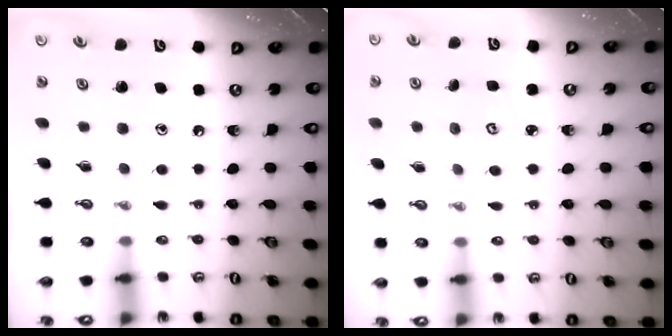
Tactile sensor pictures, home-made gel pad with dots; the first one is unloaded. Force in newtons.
{"total": 2.5, "press": 2.5, "slide": 0.4}